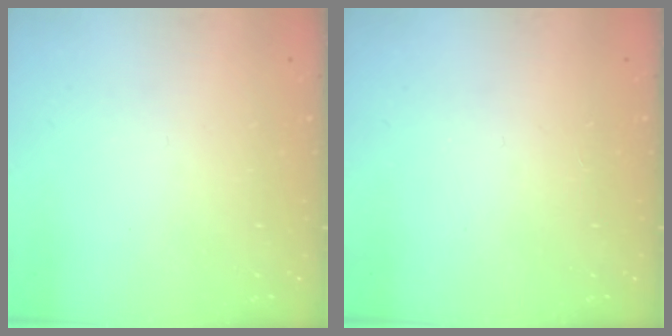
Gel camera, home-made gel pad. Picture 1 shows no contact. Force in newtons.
{"total": 2.8, "press": 2.8, "slide": 0.4}